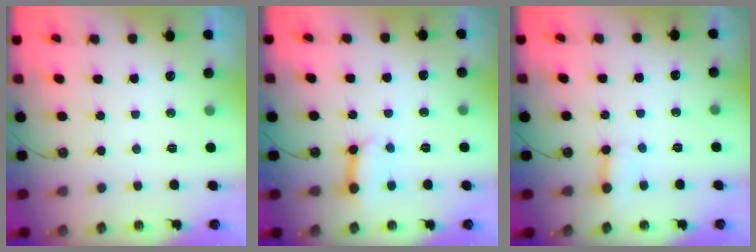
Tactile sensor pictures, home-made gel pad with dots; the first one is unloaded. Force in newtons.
{"total": 7.9, "press": 7.8, "slide": 0.9}
{"total": 3.1, "press": 3.0, "slide": 0.4}